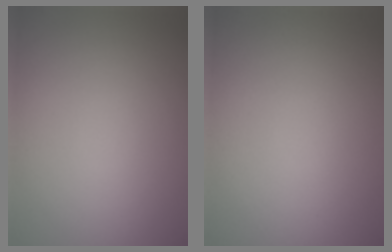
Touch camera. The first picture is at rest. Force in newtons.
{"total": 0.0}